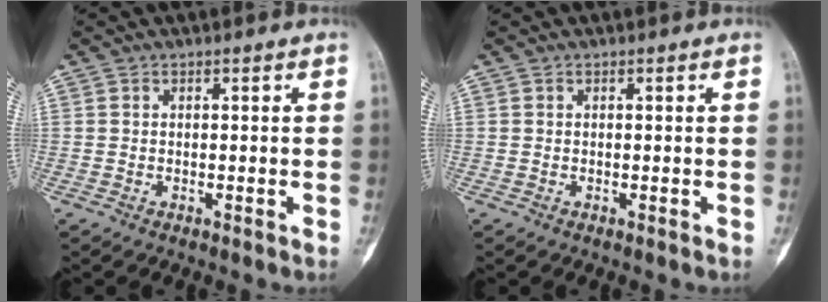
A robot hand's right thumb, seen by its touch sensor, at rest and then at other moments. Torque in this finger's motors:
{"motor_torque": [0.00, 0.00, 0.00, 0.00, 0.00]}